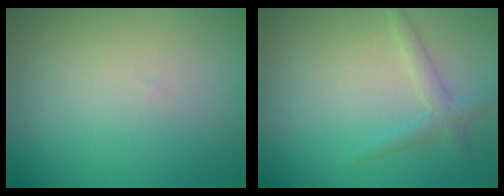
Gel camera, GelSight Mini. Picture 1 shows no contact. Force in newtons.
{"total": 1.6, "press": 1.6, "slide": 0.1}